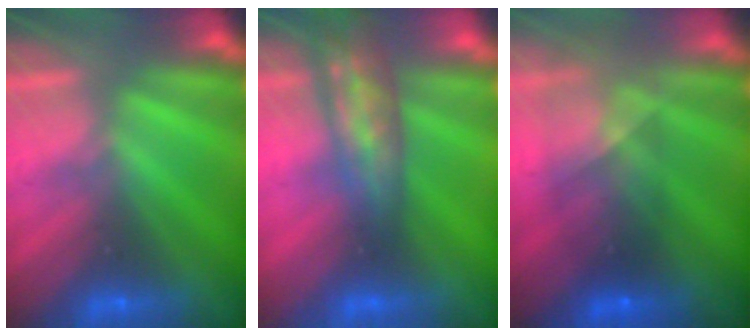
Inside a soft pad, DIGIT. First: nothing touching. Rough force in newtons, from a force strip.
{"total": 3.0}
{"total": 5.8}